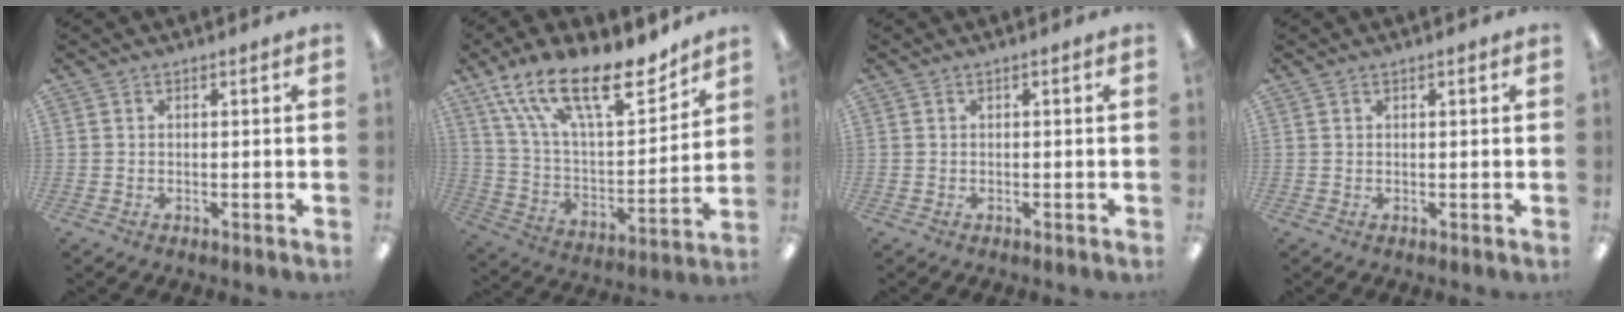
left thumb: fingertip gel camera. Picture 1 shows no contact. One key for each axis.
{"total": 22.9, "fx": 15.9, "fy": 8.3, "fz": 14.2, "tx": -0.245, "ty": -0.092, "tz": 0.277}
{"total": 0.0}
{"total": 0.5, "fx": 0.4, "fy": 0.3, "fz": 0.1, "tx": -0.002, "ty": 0.002, "tz": 0.008}